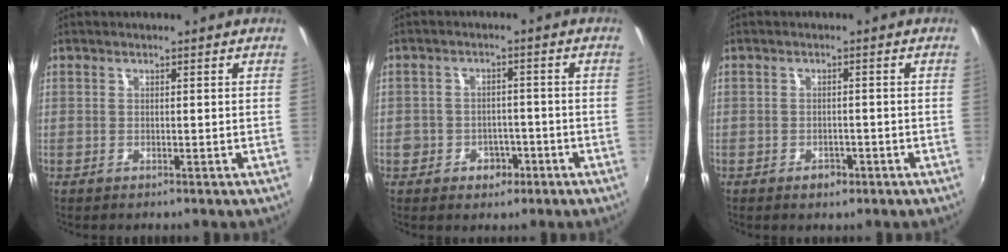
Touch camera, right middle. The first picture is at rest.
{"total": 5.1, "force": [-2.5, 4.2, 1.5], "torque": [-0.038, 0.008, -0.030]}
{"total": 2.4, "force": [-1.4, 1.5, 1.1], "torque": [-0.020, 0.000, -0.019]}